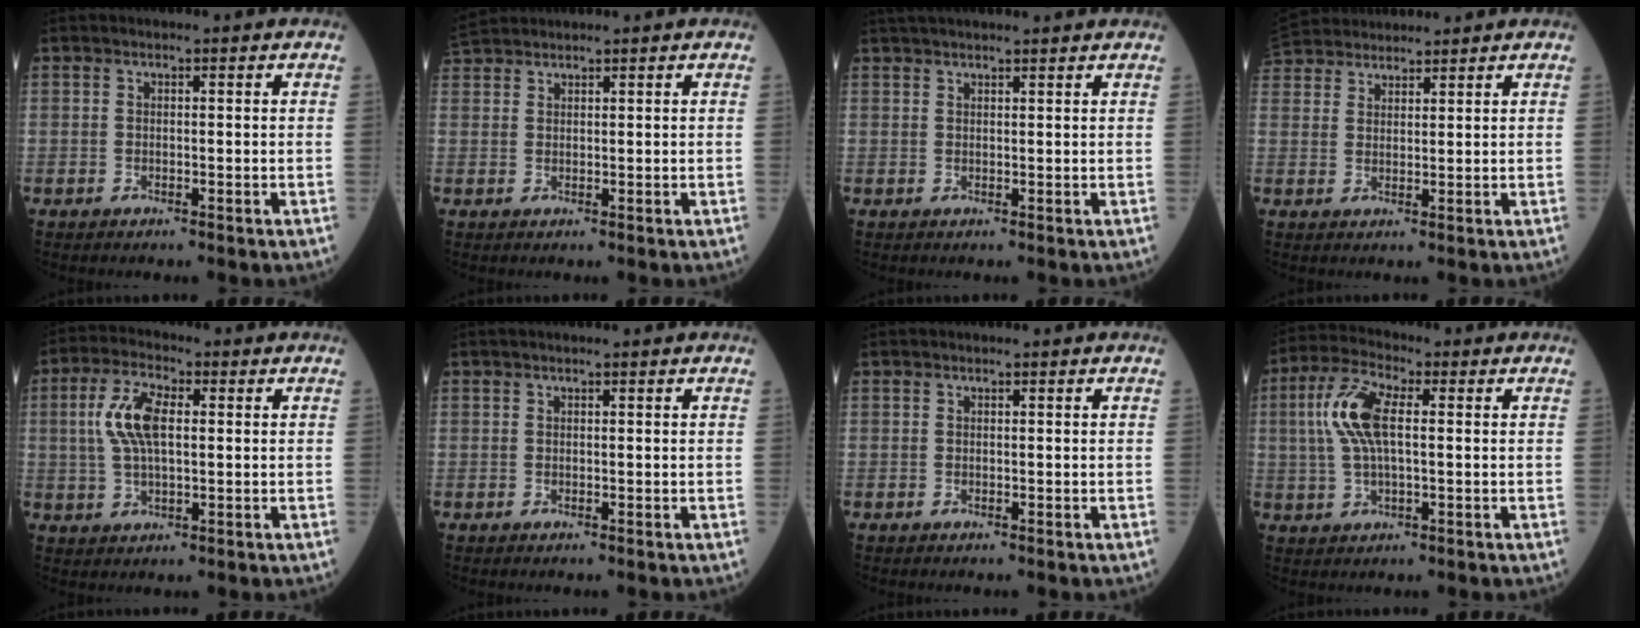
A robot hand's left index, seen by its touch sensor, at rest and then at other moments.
{"total": 3.1, "force": [3.1, 0.2, 0.4], "torque": [-0.019, 0.024, 0.065]}
{"total": 8.5, "force": [7.6, 0.3, 3.8], "torque": [-0.057, 0.037, 0.106]}
{"total": 9.2, "force": [8.5, 2.7, 2.2], "torque": [-0.046, 0.043, 0.153]}
{"total": 7.7, "force": [1.2, 2.9, 7.0], "torque": [-0.159, 0.013, 0.024]}
{"total": 1.7, "force": [1.4, -0.1, 0.9], "torque": [-0.010, 0.021, 0.025]}
{"total": 0.0}
{"total": 8.2, "force": [1.2, 2.7, 7.7], "torque": [-0.179, 0.018, 0.022]}